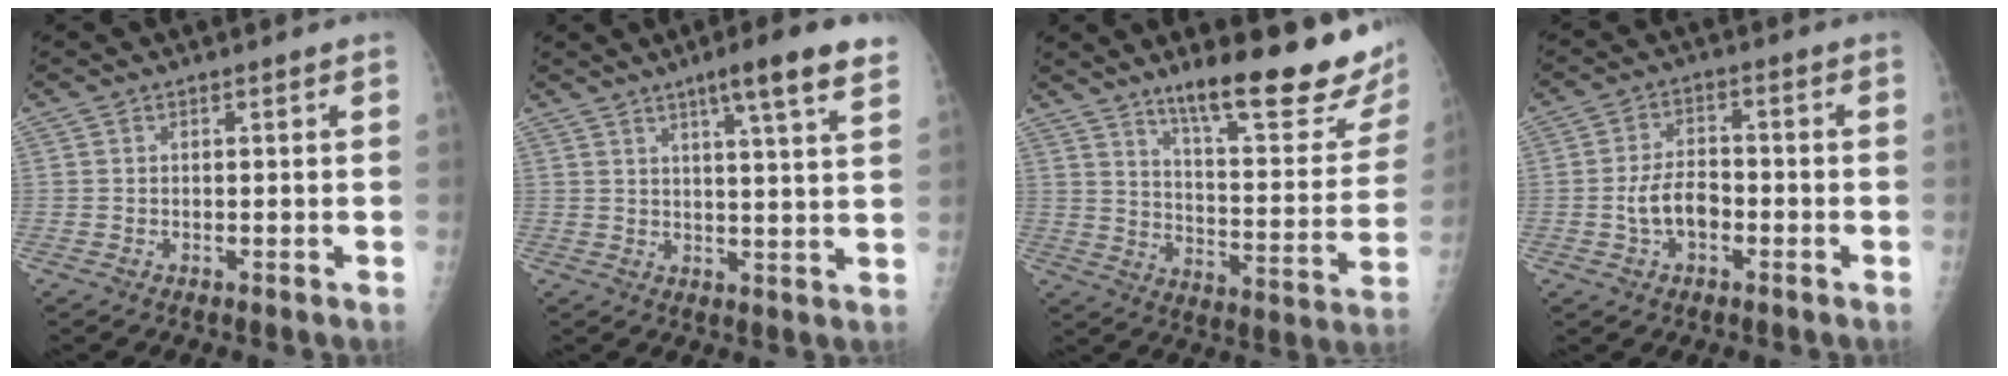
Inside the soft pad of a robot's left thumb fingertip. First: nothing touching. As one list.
[{"total": 10.7, "force": [6.8, 0.6, 8.2], "torque": [-0.112, -0.025, 0.087]}, {"total": 23.7, "force": [16.7, 4.9, 16.1], "torque": [-0.191, -0.094, 0.242]}, {"total": 6.3, "force": [-1.8, 3.9, 4.7], "torque": [-0.079, 0.022, -0.035]}]